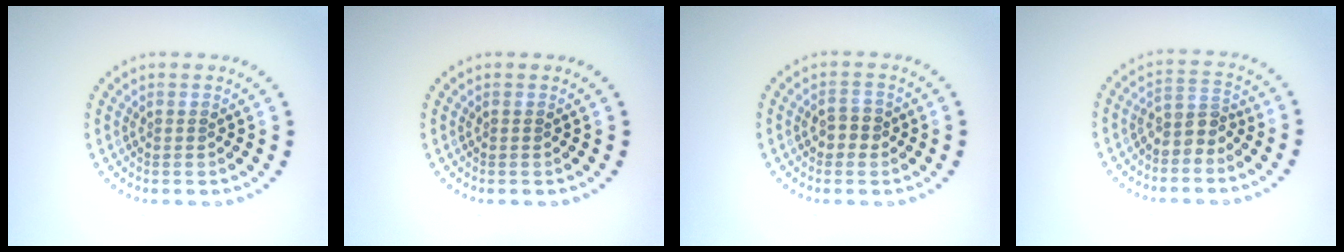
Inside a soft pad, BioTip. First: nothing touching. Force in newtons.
{"total": 0.0}
{"total": 1.8, "press": 1.8, "slide": 0.4}
{"total": 2.5, "press": 1.9, "slide": 1.5}